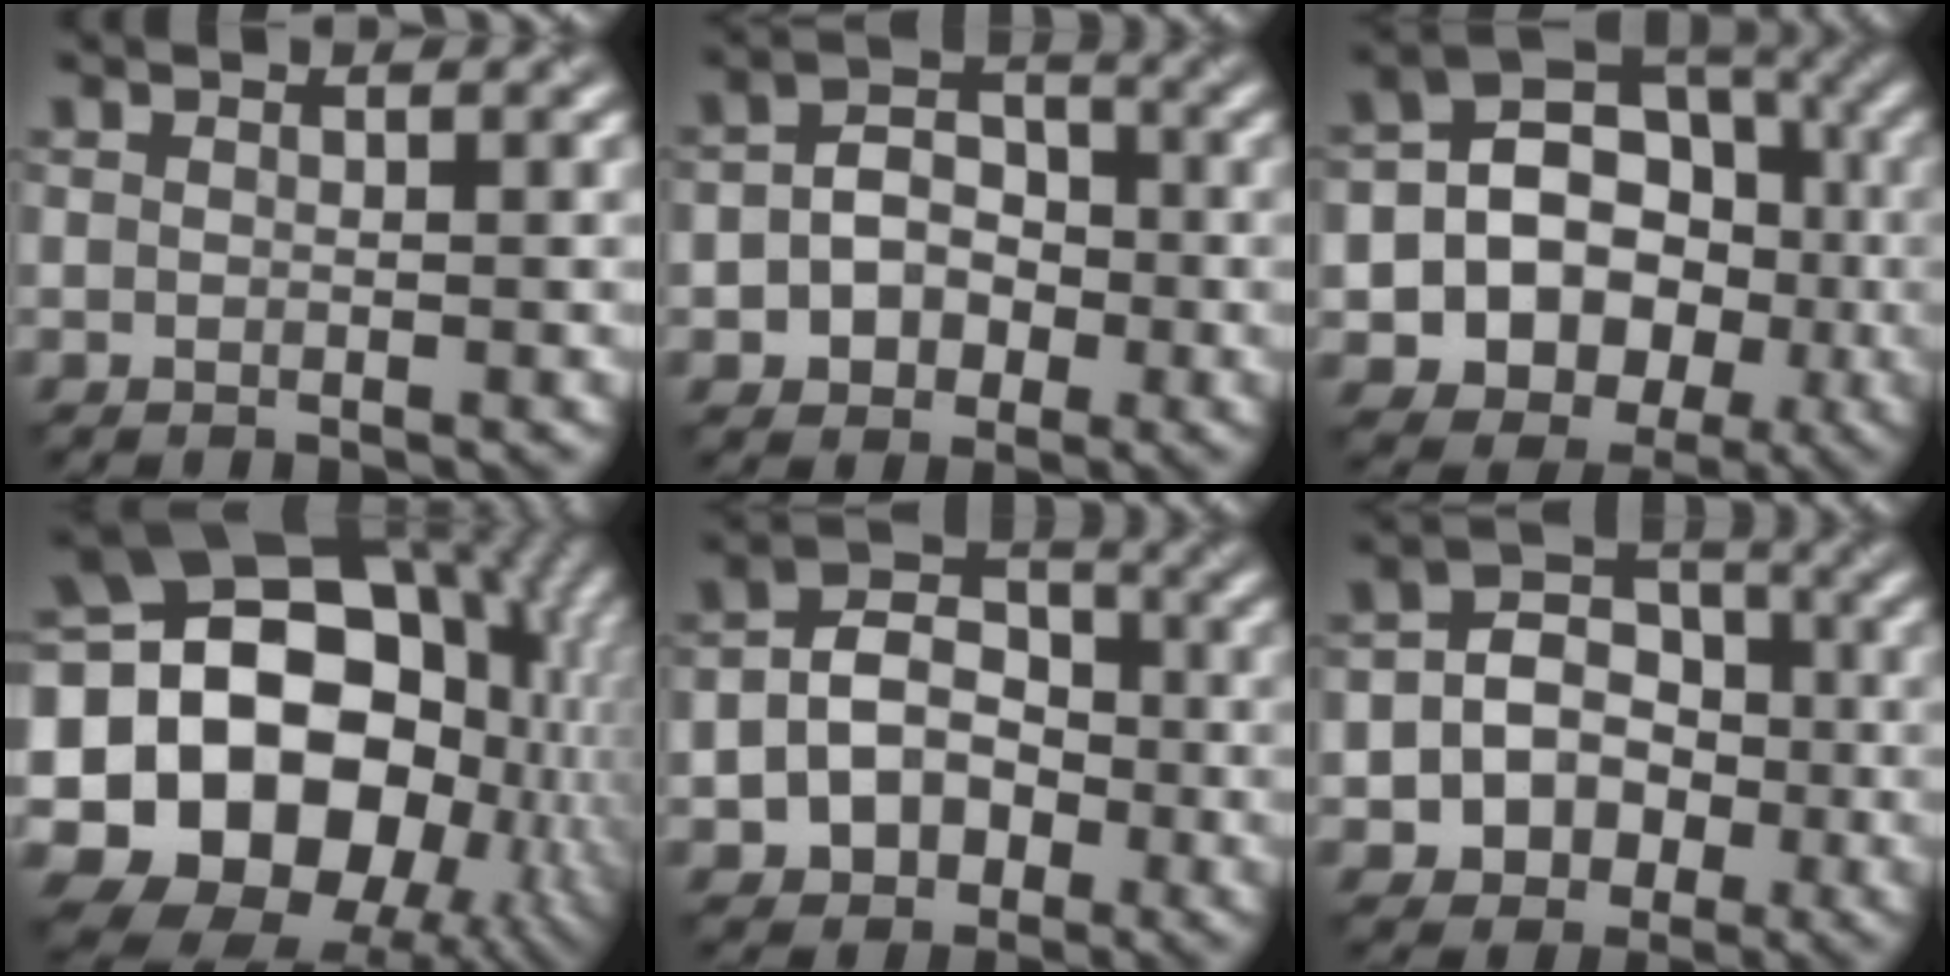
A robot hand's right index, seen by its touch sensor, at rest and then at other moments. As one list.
[{"total": 3.6, "force": [-0.7, 3.1, 1.8], "torque": [-0.024, 0.013, -0.017]}, {"total": 10.9, "force": [-1.6, 9.5, 5.2], "torque": [-0.073, 0.007, -0.046]}, {"total": 21.7, "force": [-0.2, 17.4, 13.0], "torque": [-0.208, 0.006, -0.026]}, {"total": 5.4, "force": [-1.1, 4.4, 2.8], "torque": [-0.044, 0.010, -0.027]}, {"total": 5.1, "force": [-0.9, 4.5, 2.2], "torque": [-0.015, 0.013, -0.031]}]